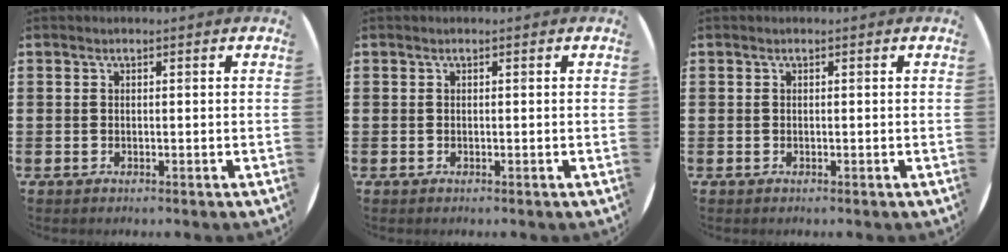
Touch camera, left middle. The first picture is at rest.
{"total": 0.0}
{"total": 0.0}